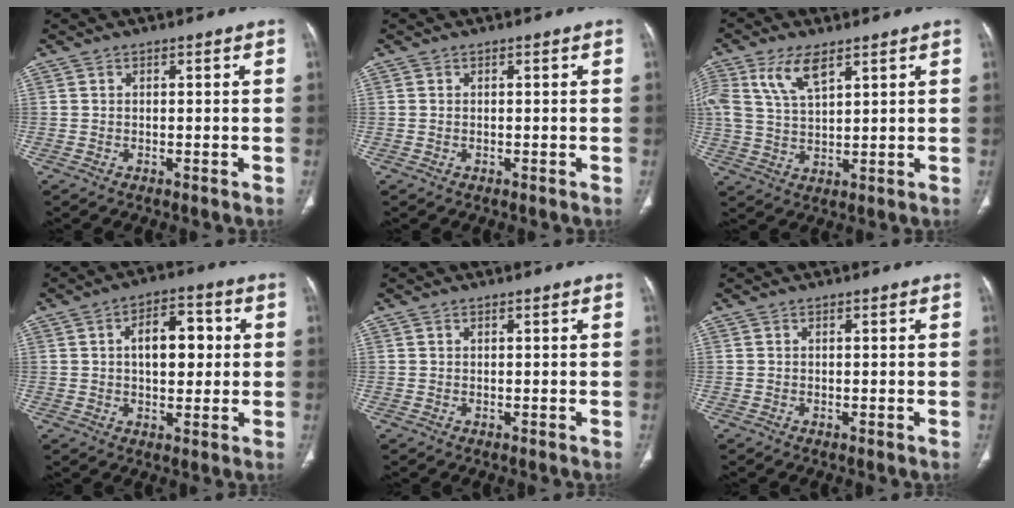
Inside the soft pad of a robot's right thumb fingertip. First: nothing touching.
{"total": 0.0}
{"total": 8.1, "force": [4.2, 3.4, 6.0], "torque": [-0.124, -0.009, 0.089]}
{"total": 9.6, "force": [1.4, 5.6, 7.7], "torque": [-0.090, 0.014, 0.020]}
{"total": 0.0}
{"total": 0.0}